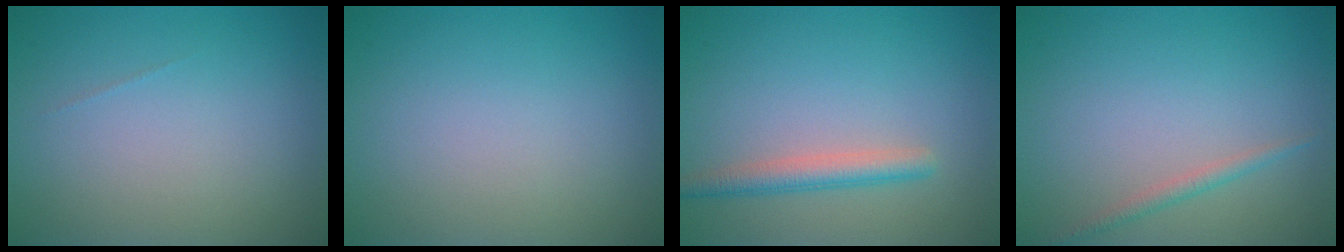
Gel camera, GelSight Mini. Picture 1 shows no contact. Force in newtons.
{"total": 0.0}
{"total": 2.6, "press": 2.6, "slide": 0.1}
{"total": 1.2, "press": 1.1, "slide": 0.1}